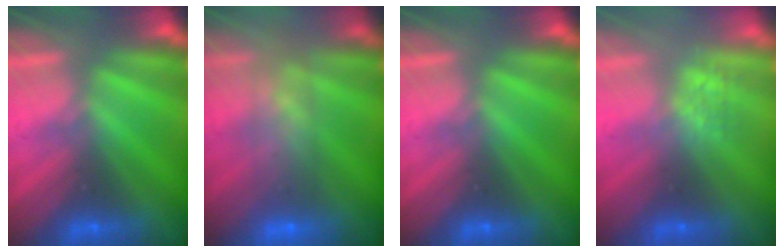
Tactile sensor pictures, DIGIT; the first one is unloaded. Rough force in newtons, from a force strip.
{"total": 9.6}
{"total": 0.0}
{"total": 2.6}